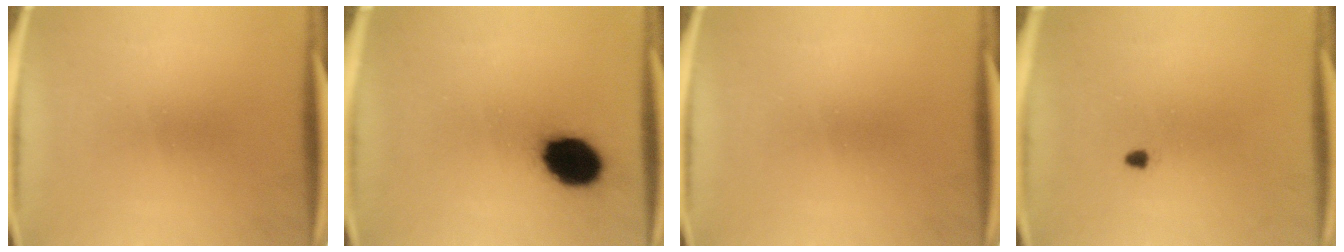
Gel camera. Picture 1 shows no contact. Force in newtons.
{"total": 12.5}
{"total": 0.0}
{"total": 0.8}